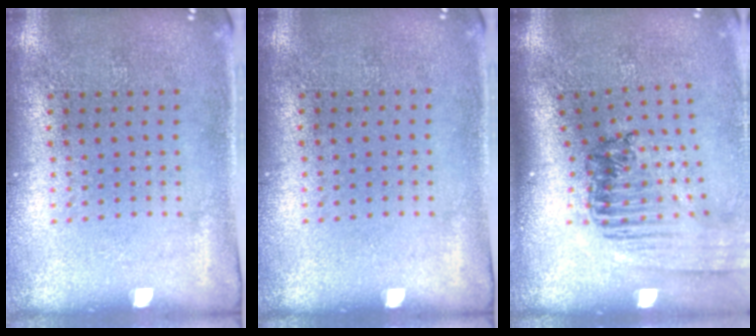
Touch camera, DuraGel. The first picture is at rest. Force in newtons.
{"total": 0.0}
{"total": 1.7, "press": 1.5, "slide": 0.7}